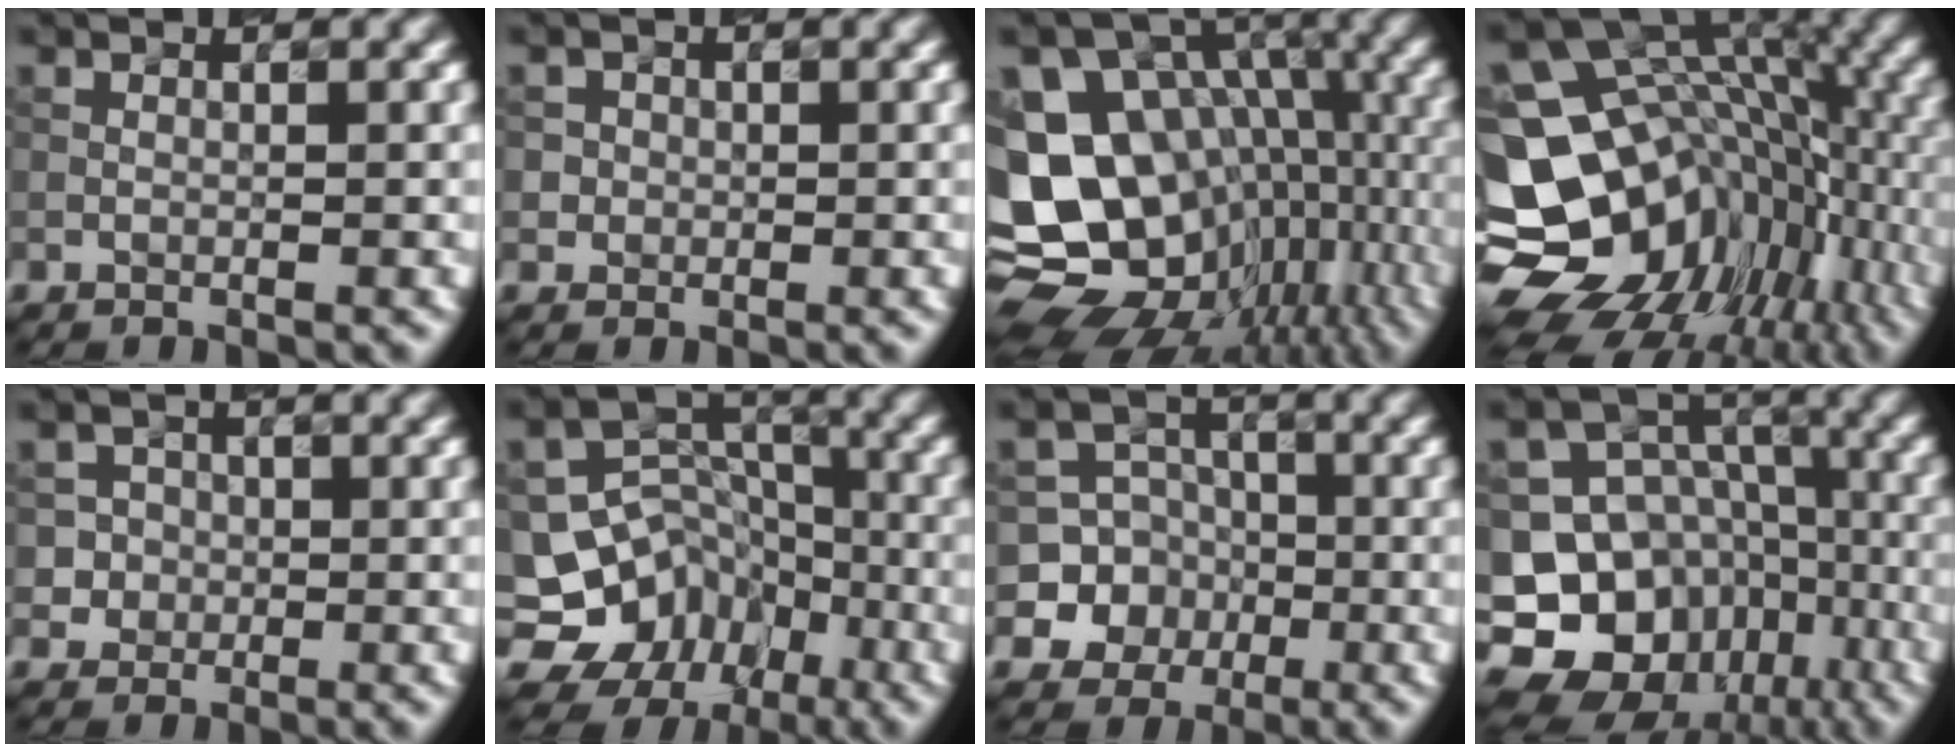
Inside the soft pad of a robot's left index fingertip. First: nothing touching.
{"total": 0.9, "force": [-0.1, 0.9, -0.3], "torque": [0.008, -0.002, 0.003]}
{"total": 17.2, "force": [-3.0, 13.5, 10.2], "torque": [-0.191, -0.010, 0.003]}
{"total": 15.7, "force": [-5.2, 11.7, 9.1], "torque": [-0.165, -0.007, -0.060]}
{"total": 2.3, "force": [-0.3, 2.3, 0.0], "torque": [0.007, 0.005, 0.006]}
{"total": 10.3, "force": [-6.7, 7.7, 1.7], "torque": [-0.041, 0.013, -0.106]}
{"total": 8.5, "force": [-2.6, 8.1, 0.8], "torque": [-0.028, 0.008, -0.058]}
{"total": 17.0, "force": [-9.5, 13.0, 5.4], "torque": [-0.107, -0.038, -0.145]}